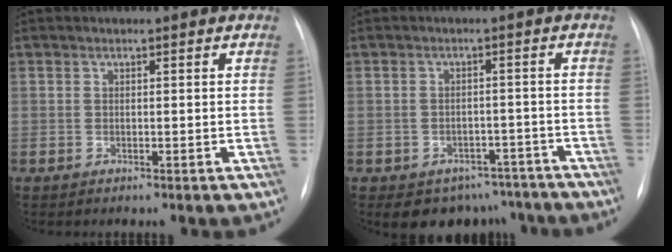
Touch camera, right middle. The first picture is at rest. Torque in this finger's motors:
{"motor_torque": [0.79, -0.70, 0.18, 0.02]}